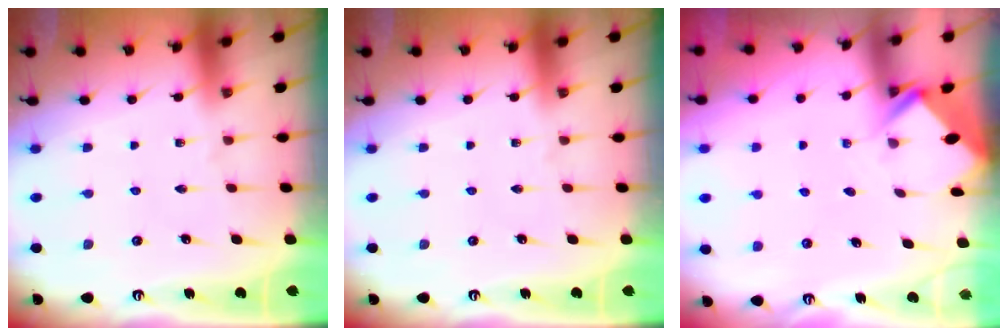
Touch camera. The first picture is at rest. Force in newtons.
{"total": 0.0}
{"total": 2.6, "press": 2.6, "slide": 0.2}